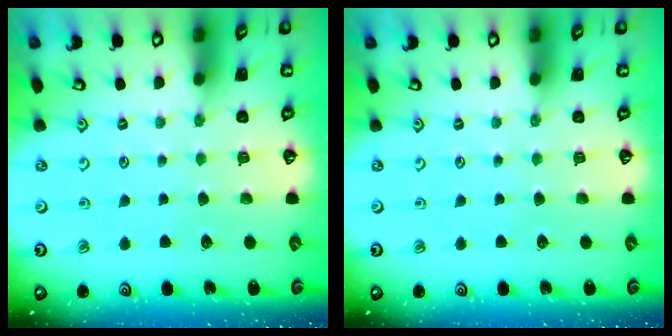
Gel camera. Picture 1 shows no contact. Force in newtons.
{"total": 0.0}